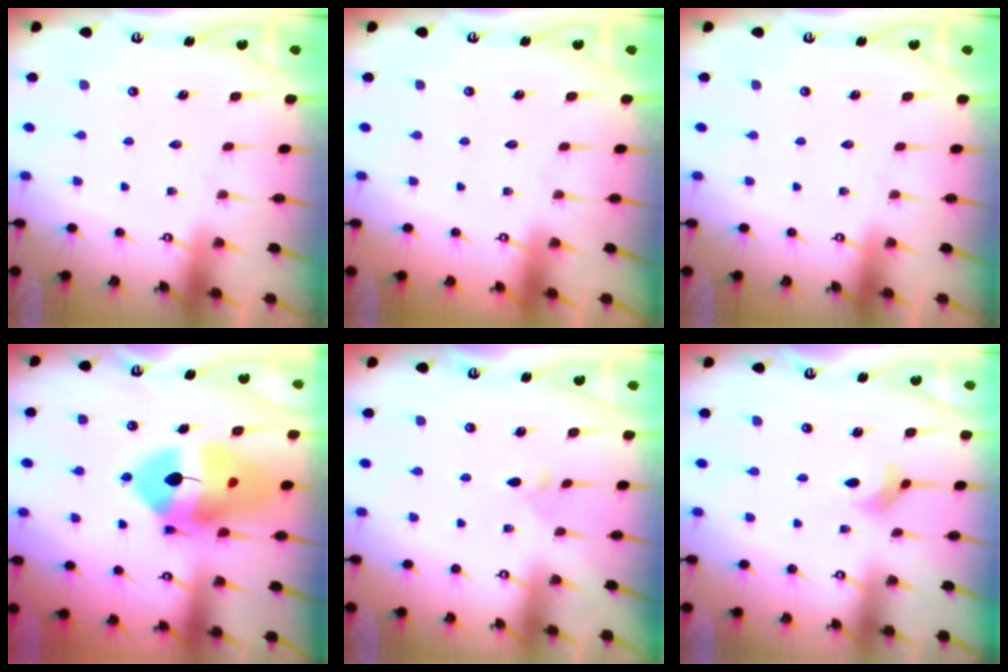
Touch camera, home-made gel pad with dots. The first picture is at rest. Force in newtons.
{"total": 0.0}
{"total": 0.0}
{"total": 17.4, "press": 17.3, "slide": 2.2}
{"total": 2.3, "press": 2.3, "slide": 0.5}
{"total": 2.8, "press": 2.8, "slide": 0.1}